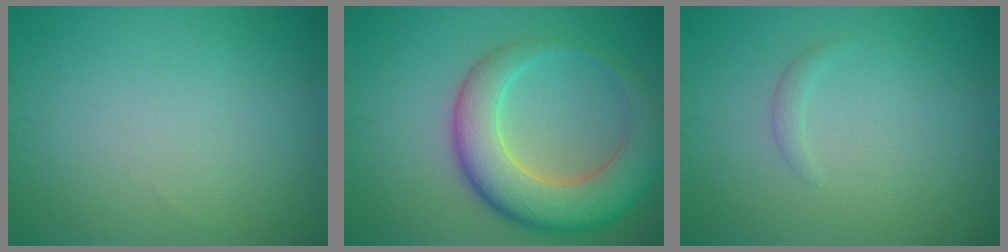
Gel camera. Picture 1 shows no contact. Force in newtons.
{"total": 7.8, "press": 7.8, "slide": 0.3}
{"total": 0.7, "press": 0.7, "slide": 0.1}